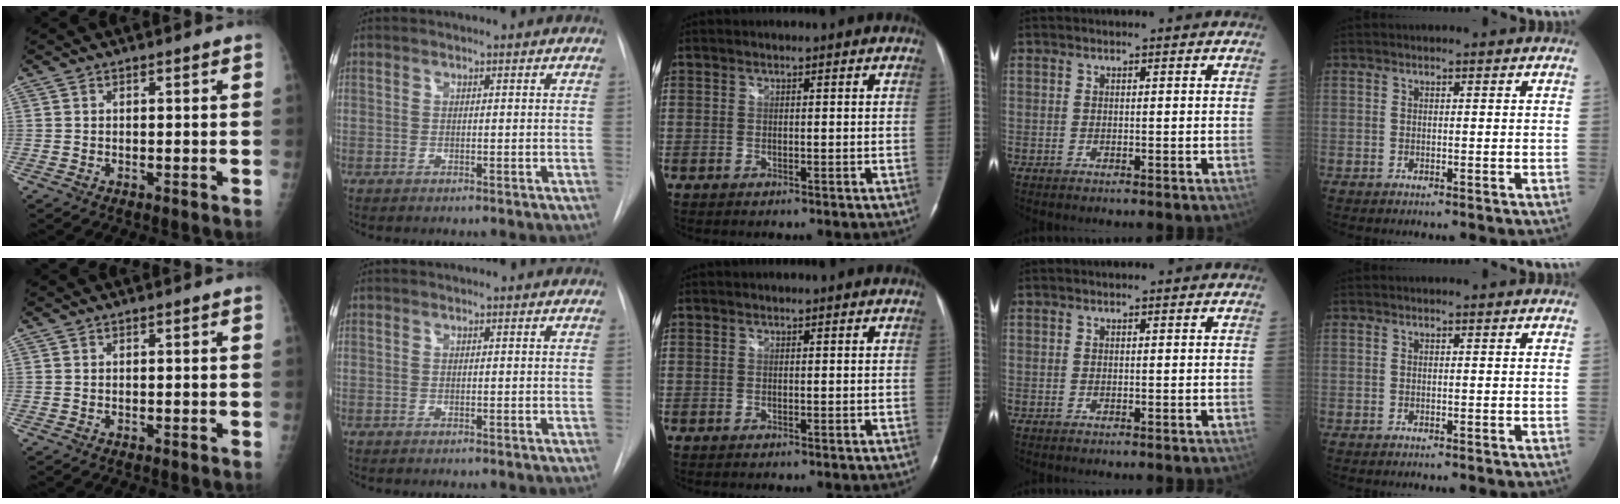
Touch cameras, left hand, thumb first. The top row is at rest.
{}